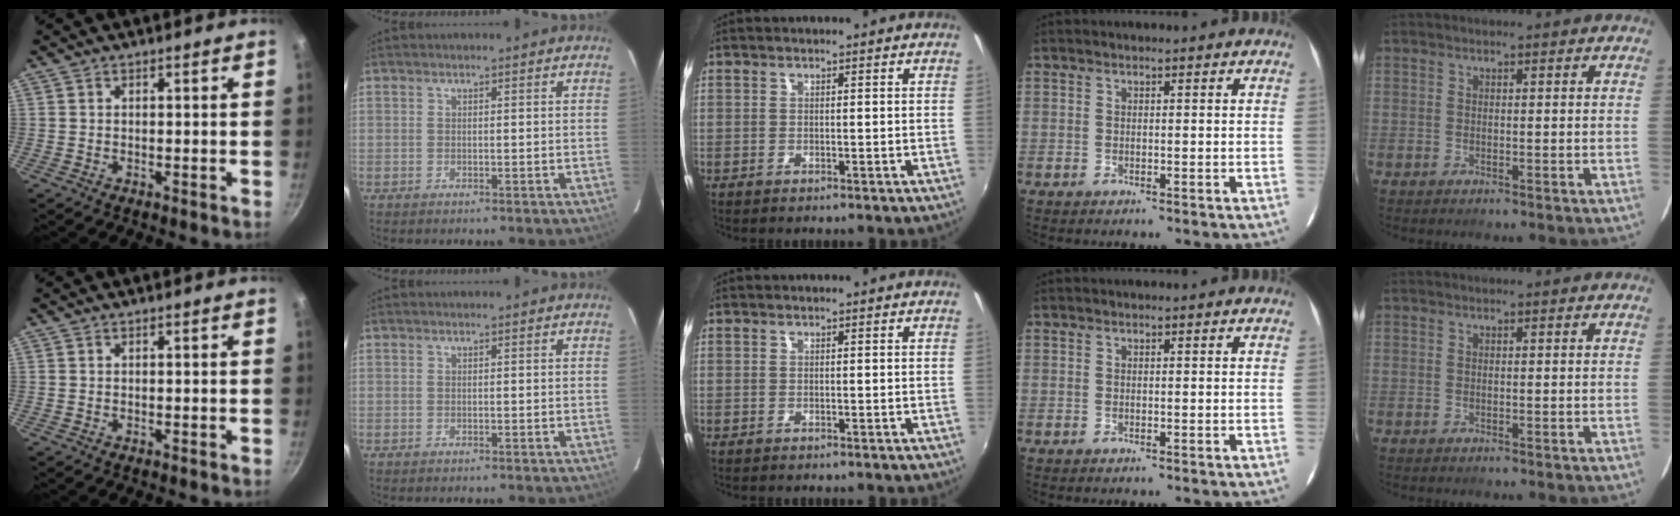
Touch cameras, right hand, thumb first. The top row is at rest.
{}